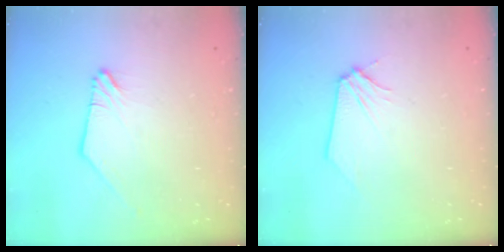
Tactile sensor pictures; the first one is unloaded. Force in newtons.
{"total": 0.0}